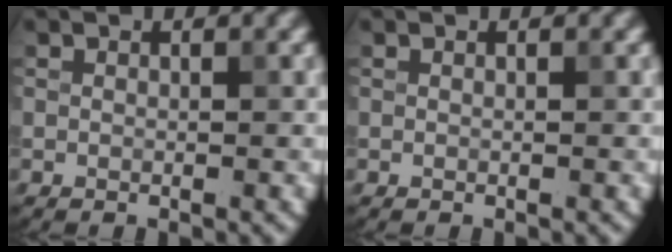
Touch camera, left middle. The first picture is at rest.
{"total": 0.0}